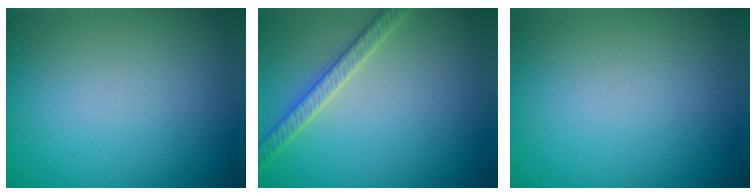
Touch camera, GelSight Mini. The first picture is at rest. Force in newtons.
{"total": 2.7, "press": 2.7, "slide": 0.3}
{"total": 0.0}